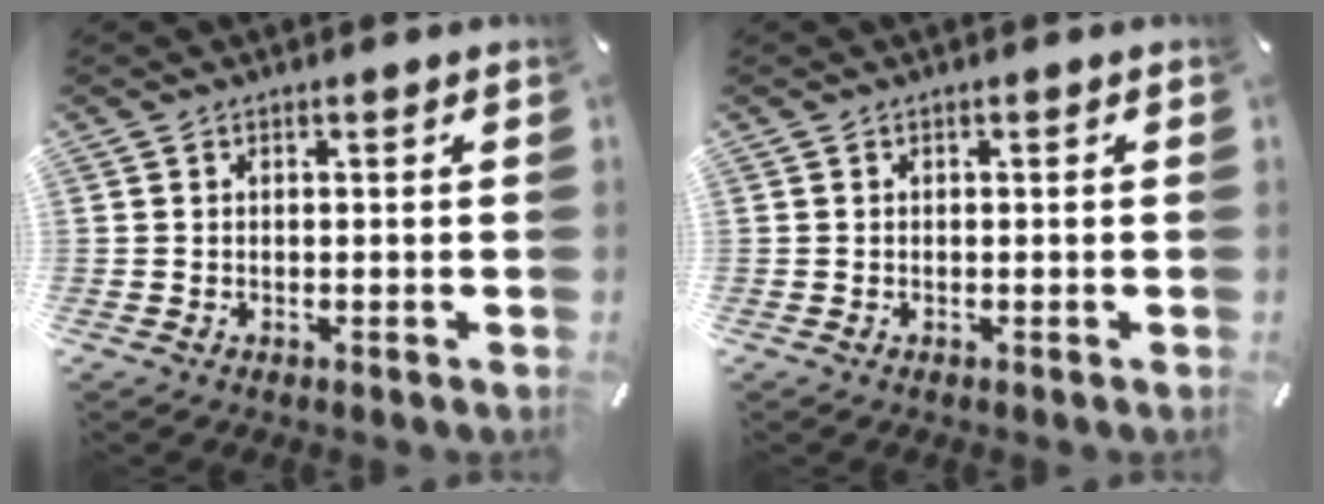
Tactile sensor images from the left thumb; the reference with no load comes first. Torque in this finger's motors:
{"motor_torque": [-0.06, 0.19, -0.11, -0.08, -0.01]}